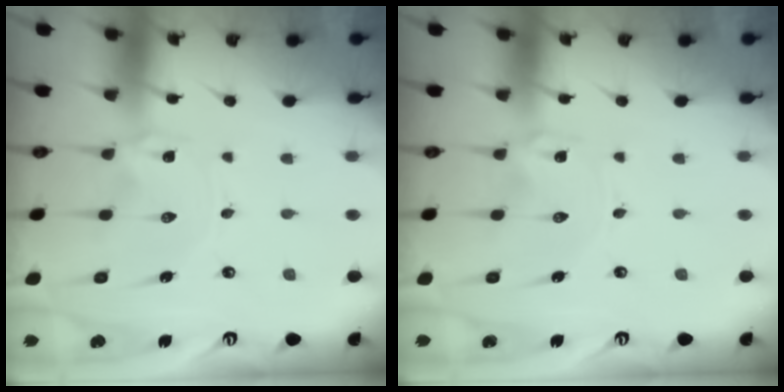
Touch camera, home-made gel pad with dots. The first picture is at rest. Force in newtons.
{"total": 0.0}